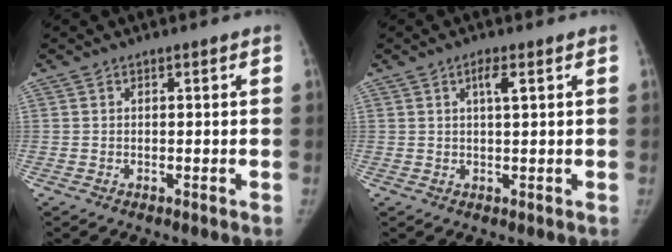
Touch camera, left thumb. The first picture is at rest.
{"total": 2.7, "force": [1.0, 0.6, 2.4], "torque": [-0.045, 0.002, 0.019]}